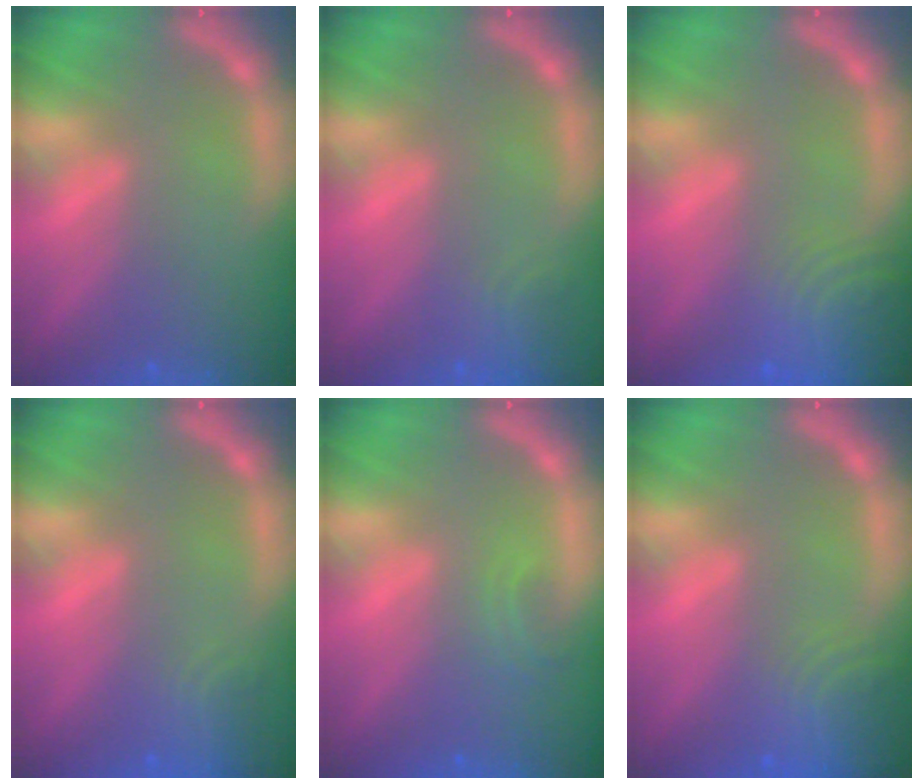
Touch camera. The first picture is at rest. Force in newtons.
{"total": 1.9}
{"total": 7.4}
{"total": 2.4}
{"total": 1.4}
{"total": 5.6}